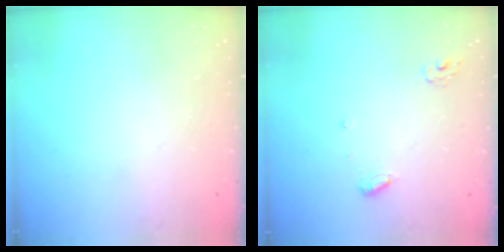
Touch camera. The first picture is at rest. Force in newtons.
{"total": 4.7, "press": 4.7, "slide": 0.4}